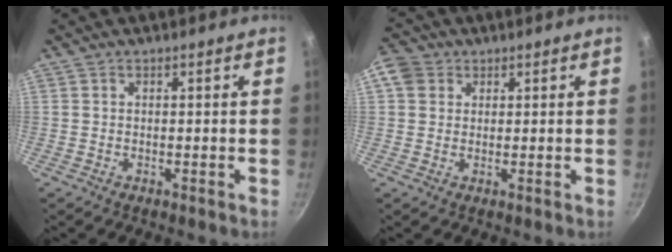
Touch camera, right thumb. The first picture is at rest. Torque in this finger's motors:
{"motor_torque": [0.08, 0.27, 1.08, 0.02, 0.45]}